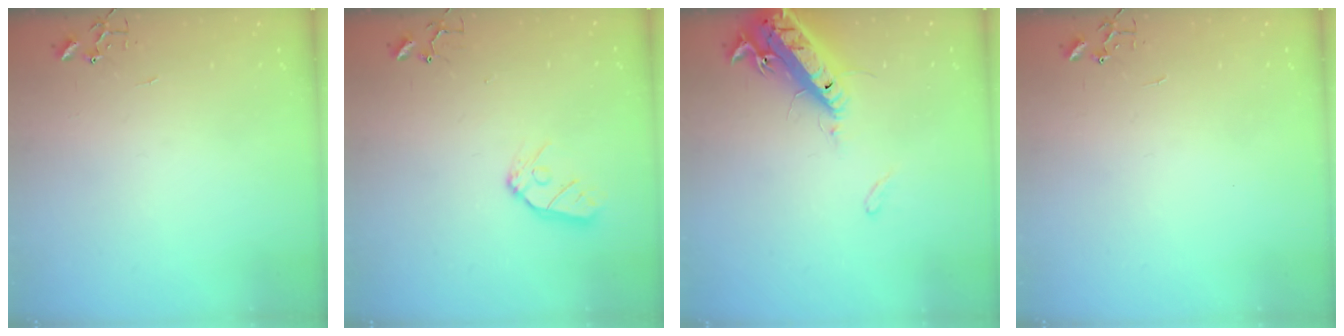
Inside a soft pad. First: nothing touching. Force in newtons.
{"total": 9.2, "press": 9.2, "slide": 0.8}
{"total": 16.2, "press": 15.7, "slide": 3.6}
{"total": 0.0}